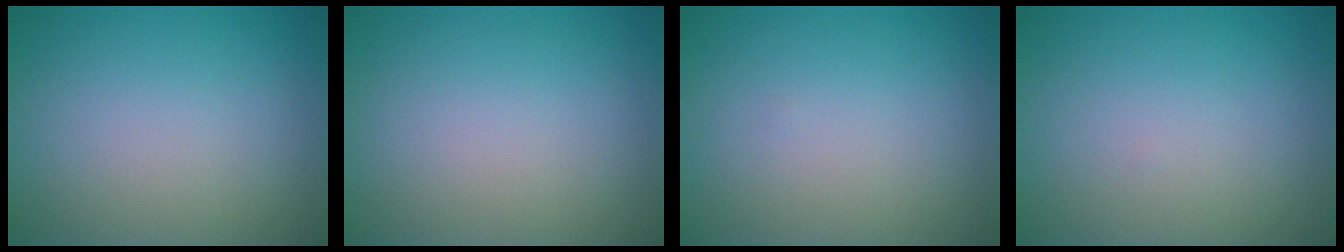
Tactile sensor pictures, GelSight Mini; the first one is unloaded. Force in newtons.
{"total": 0.0}
{"total": 0.0}
{"total": 0.0}